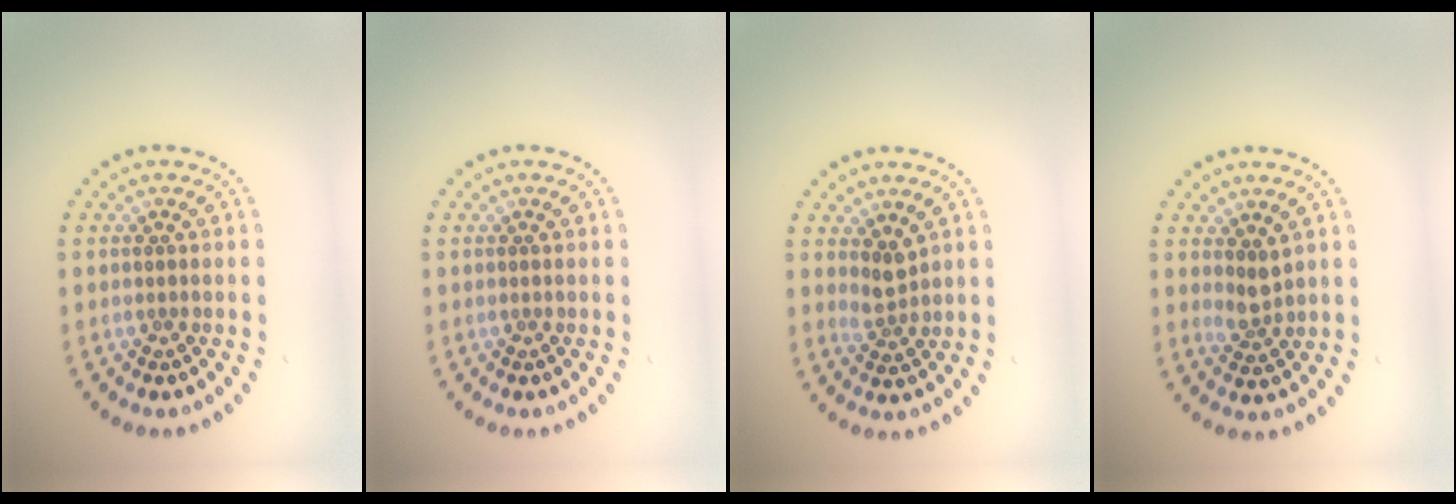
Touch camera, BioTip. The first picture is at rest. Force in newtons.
{"total": 0.0}
{"total": 1.8, "press": 1.3, "slide": 1.2}
{"total": 1.7, "press": 1.4, "slide": 1.0}